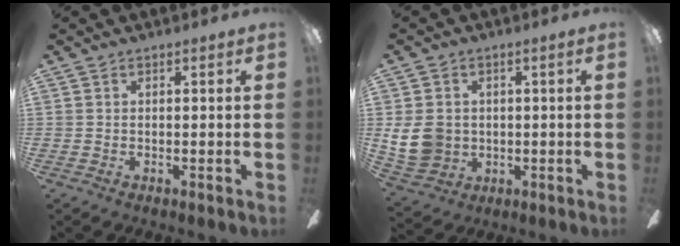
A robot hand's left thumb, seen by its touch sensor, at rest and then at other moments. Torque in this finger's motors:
{"motor_torque": [1.32, 1.31, 0.82, -1.28, 0.01]}